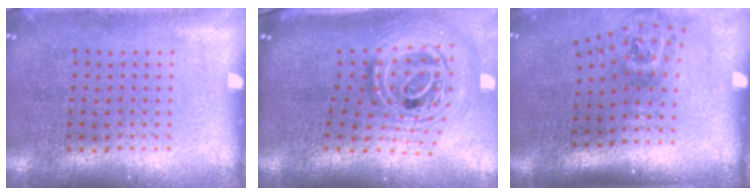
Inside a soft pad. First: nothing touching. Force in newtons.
{"total": 2.5, "press": 1.8, "slide": 1.8}
{"total": 1.9, "press": 1.2, "slide": 1.4}